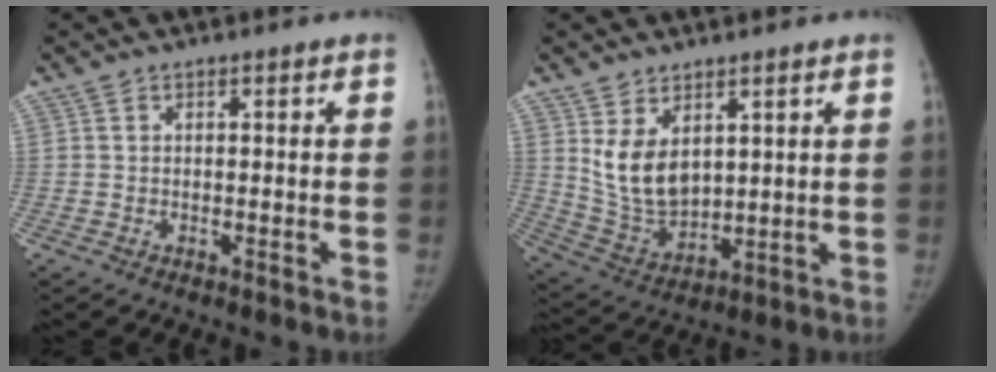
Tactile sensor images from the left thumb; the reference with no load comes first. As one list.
[{"total": 9.9, "force": [3.8, 6.1, 6.8], "torque": [-0.105, -0.029, 0.096]}]